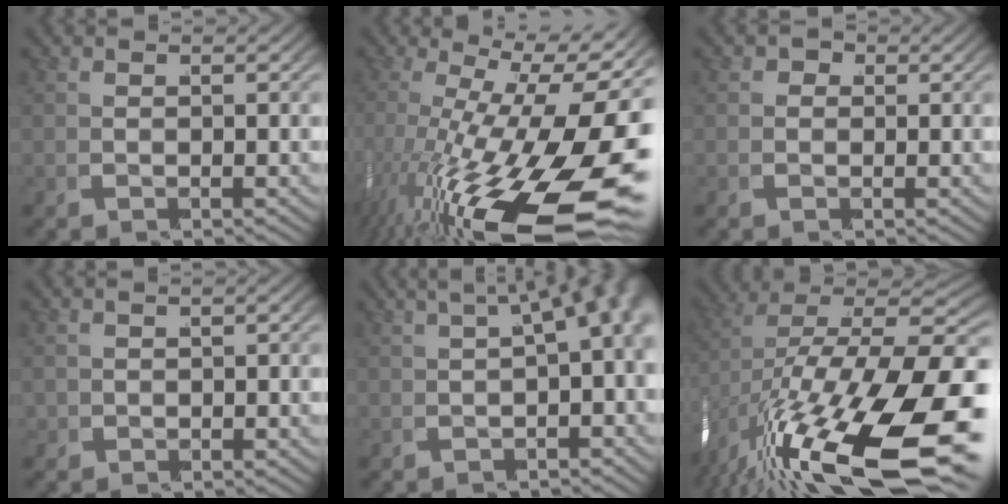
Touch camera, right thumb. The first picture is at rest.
{"total": 19.6, "force": [-4.5, 10.8, 15.7], "torque": [-0.277, -0.065, -0.042]}
{"total": 1.0, "force": [-0.2, 1.0, 0.0], "torque": [-0.006, -0.009, -0.004]}
{"total": 1.5, "force": [-0.3, 1.2, 0.9], "torque": [-0.010, -0.002, 0.000]}
{"total": 10.1, "force": [2.6, 5.8, 7.8], "torque": [-0.082, 0.034, 0.016]}
{"total": 17.9, "force": [-6.9, 9.8, 13.4], "torque": [-0.270, -0.082, -0.073]}